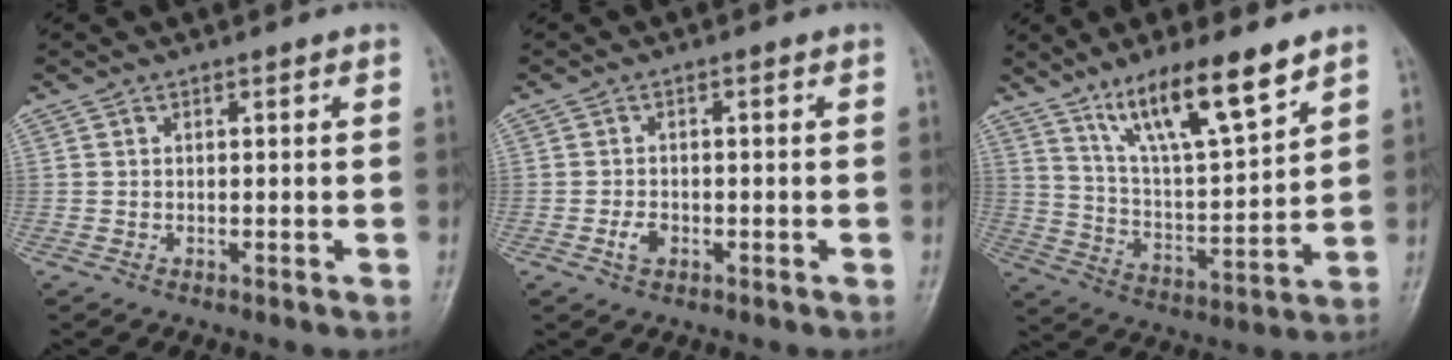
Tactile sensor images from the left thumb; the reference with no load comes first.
{"total": 2.4, "force": [-0.9, 1.6, 1.5], "torque": [-0.027, 0.005, -0.018]}
{"total": 15.0, "force": [10.2, 3.1, 10.6], "torque": [-0.173, -0.054, 0.193]}